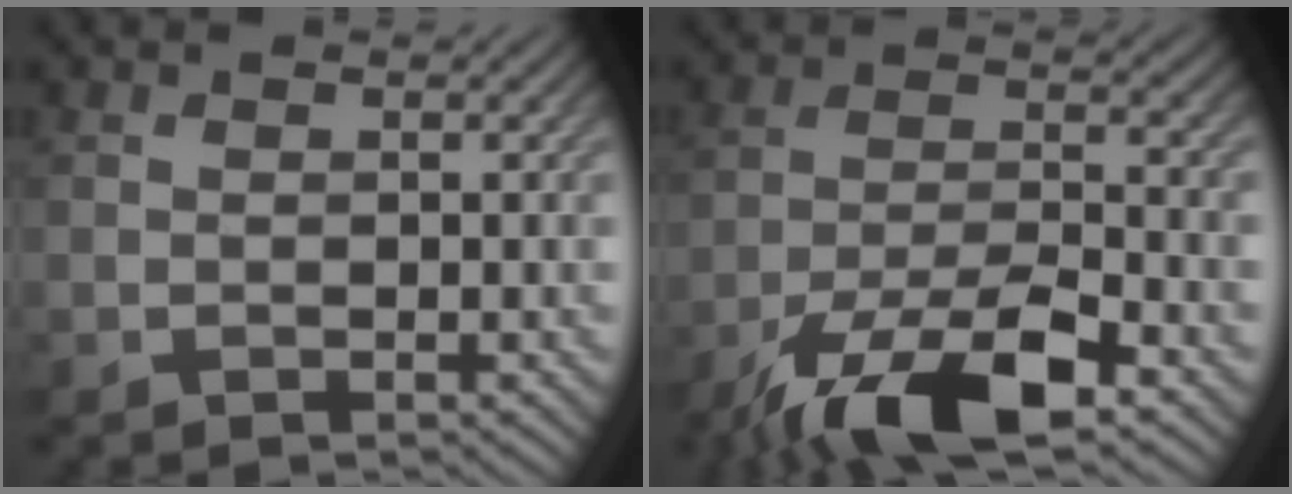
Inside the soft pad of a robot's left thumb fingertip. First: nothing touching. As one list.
[{"total": 12.4, "force": [-8.4, 3.4, 8.5], "torque": [-0.160, -0.005, -0.160]}]